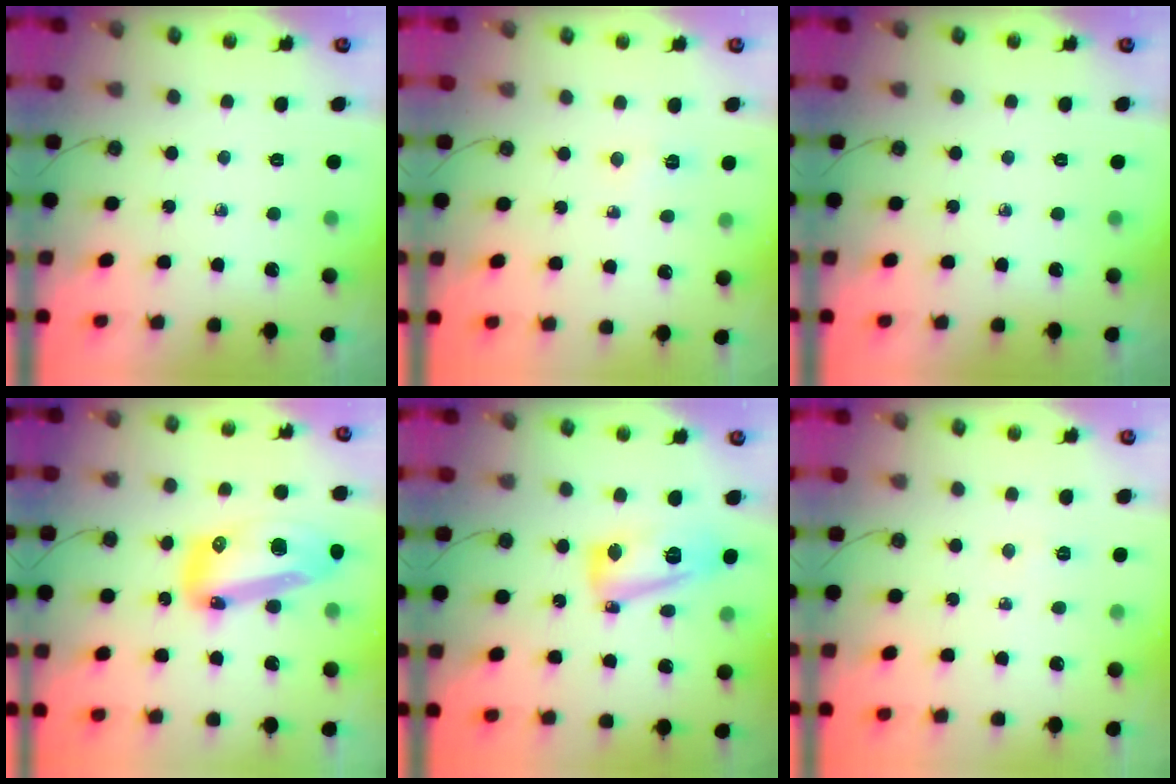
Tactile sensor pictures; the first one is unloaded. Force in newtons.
{"total": 2.9, "press": 2.9, "slide": 0.3}
{"total": 0.0}
{"total": 17.9, "press": 17.7, "slide": 2.7}
{"total": 14.7, "press": 14.7, "slide": 1.2}
{"total": 4.0, "press": 3.9, "slide": 0.7}